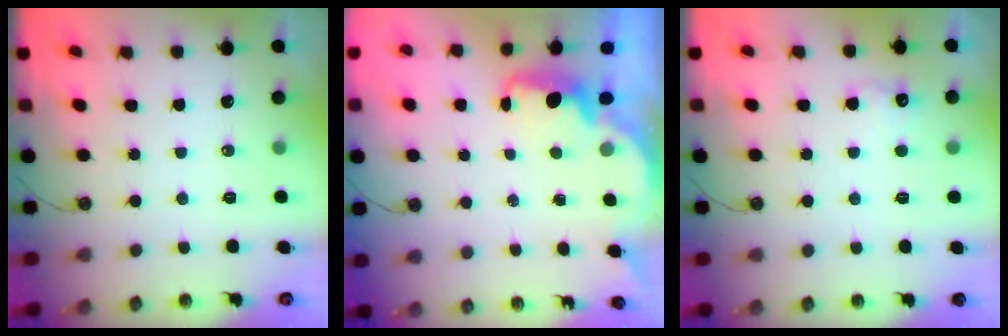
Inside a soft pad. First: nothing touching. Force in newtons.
{"total": 2.3, "press": 2.2, "slide": 0.6}
{"total": 6.2, "press": 6.1, "slide": 1.2}